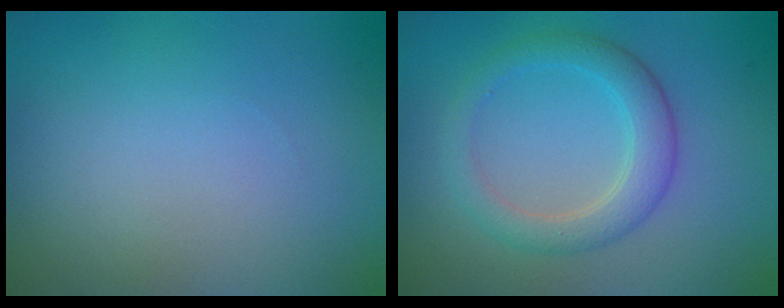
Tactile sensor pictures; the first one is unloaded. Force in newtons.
{"total": 3.5, "press": 3.5, "slide": 0.4}